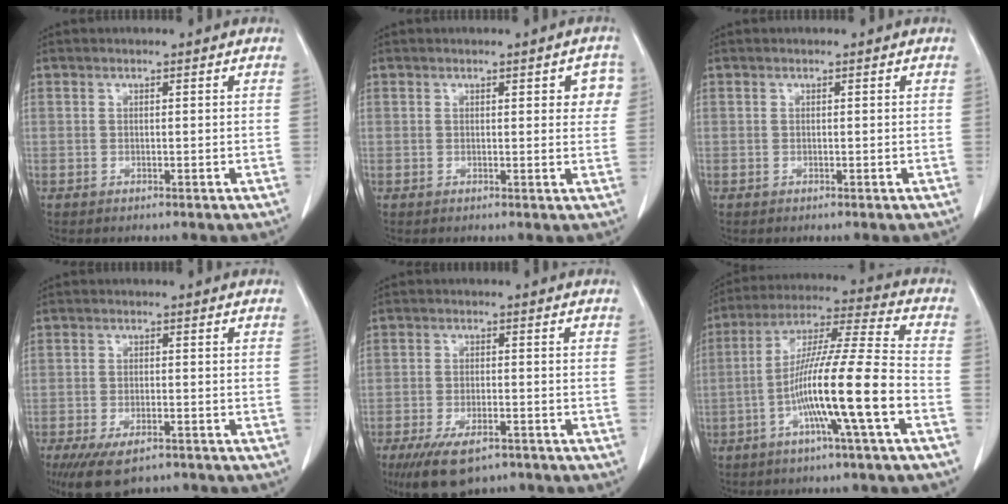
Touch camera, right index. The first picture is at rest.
{"total": 3.5, "force": [1.2, 1.3, 3.0], "torque": [-0.024, 0.003, 0.009]}
{"total": 0.0}
{"total": 9.1, "force": [-6.7, 3.4, 5.1], "torque": [-0.084, -0.010, -0.104]}
{"total": 9.5, "force": [-6.8, 3.6, 5.7], "torque": [-0.097, -0.012, -0.107]}
{"total": 15.3, "force": [-5.1, -0.8, 14.4], "torque": [-0.263, 0.002, -0.098]}